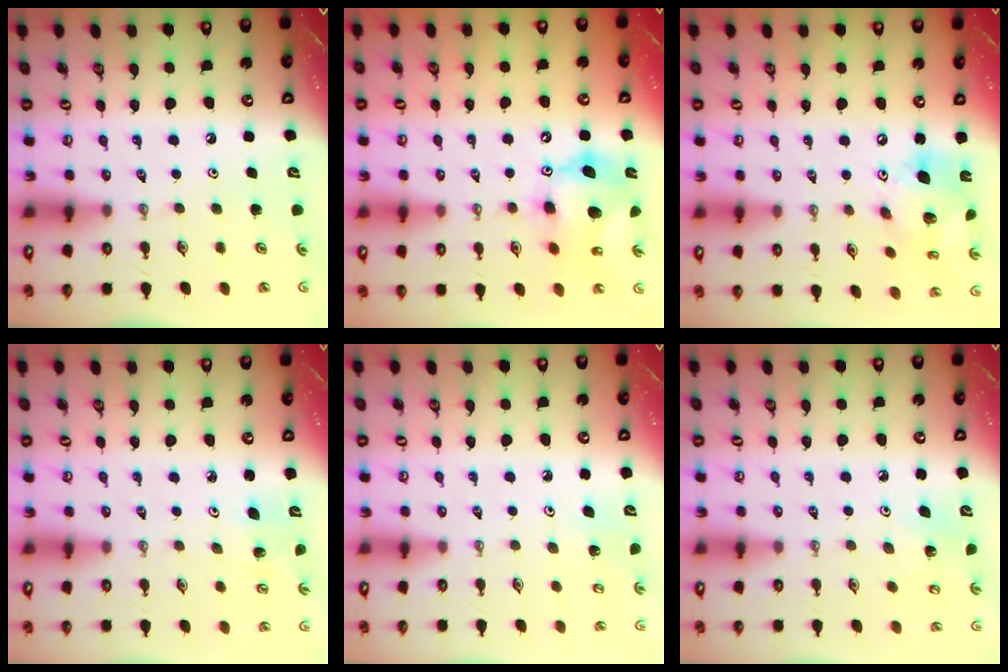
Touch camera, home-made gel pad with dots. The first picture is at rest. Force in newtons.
{"total": 12.5, "press": 12.5, "slide": 1.2}
{"total": 15.5, "press": 15.2, "slide": 2.9}
{"total": 2.0, "press": 2.0, "slide": 0.2}
{"total": 2.8, "press": 2.7, "slide": 0.5}
{"total": 3.4, "press": 3.4, "slide": 0.5}